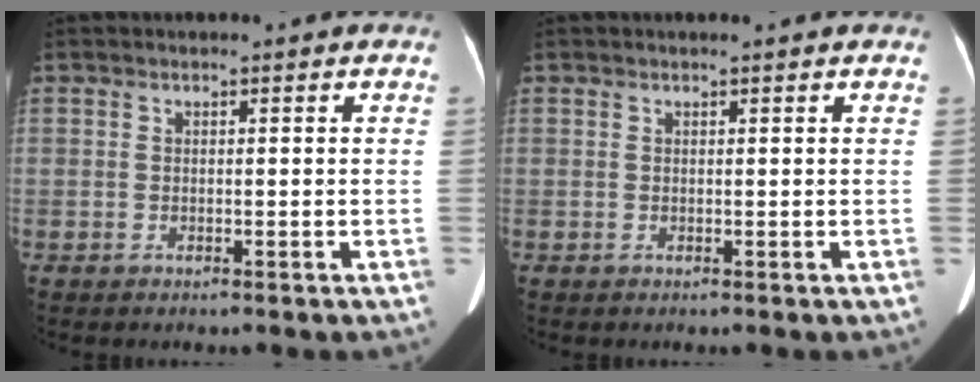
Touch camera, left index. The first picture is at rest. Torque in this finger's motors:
{"motor_torque": [-0.73, 0.66, -0.31, 0.00]}